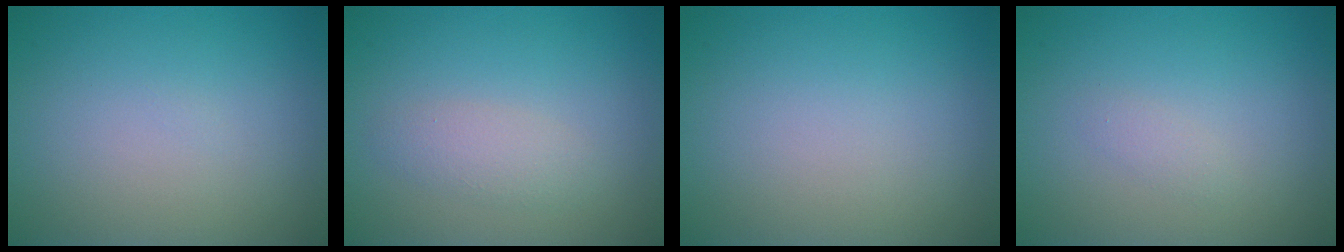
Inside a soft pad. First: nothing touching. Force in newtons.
{"total": 1.8, "press": 1.8, "slide": 0.0}
{"total": 0.0}
{"total": 0.7, "press": 0.7, "slide": 0.0}